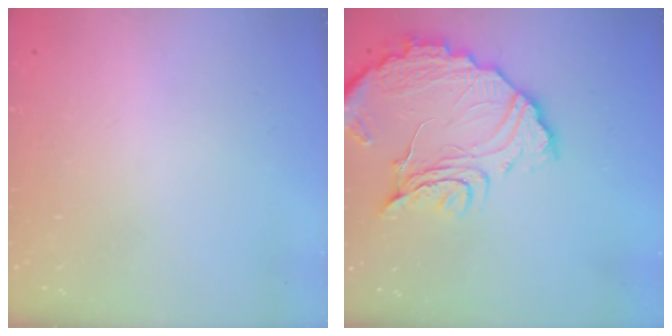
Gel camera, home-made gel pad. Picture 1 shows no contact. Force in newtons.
{"total": 15.9, "press": 15.8, "slide": 1.2}